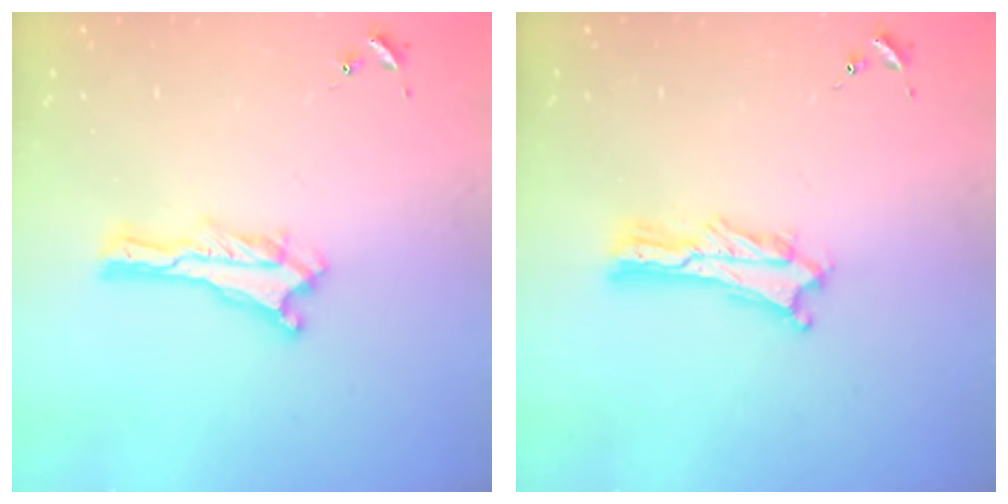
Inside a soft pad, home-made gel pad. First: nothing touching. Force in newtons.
{"total": 2.7, "press": 2.7, "slide": 0.3}